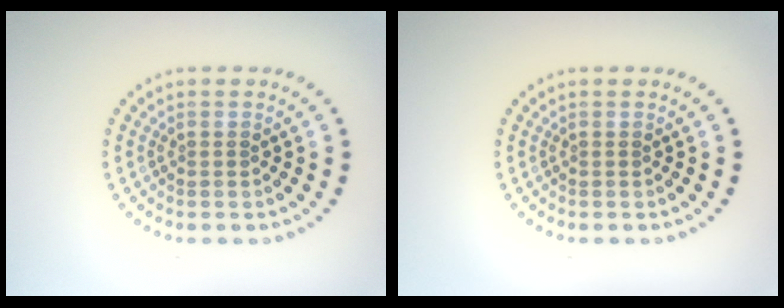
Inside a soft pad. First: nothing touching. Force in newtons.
{"total": 0.0}